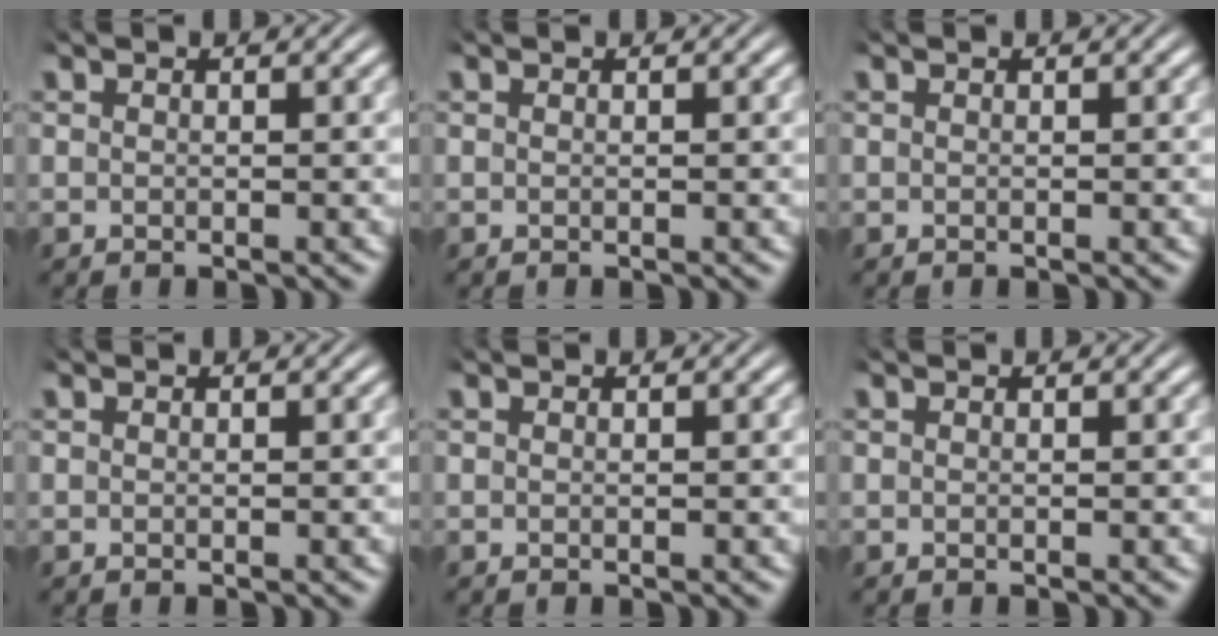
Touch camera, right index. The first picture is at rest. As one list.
[{"total": 0.0}, {"total": 0.0}, {"total": 0.0}, {"total": 0.0}, {"total": 0.0}]